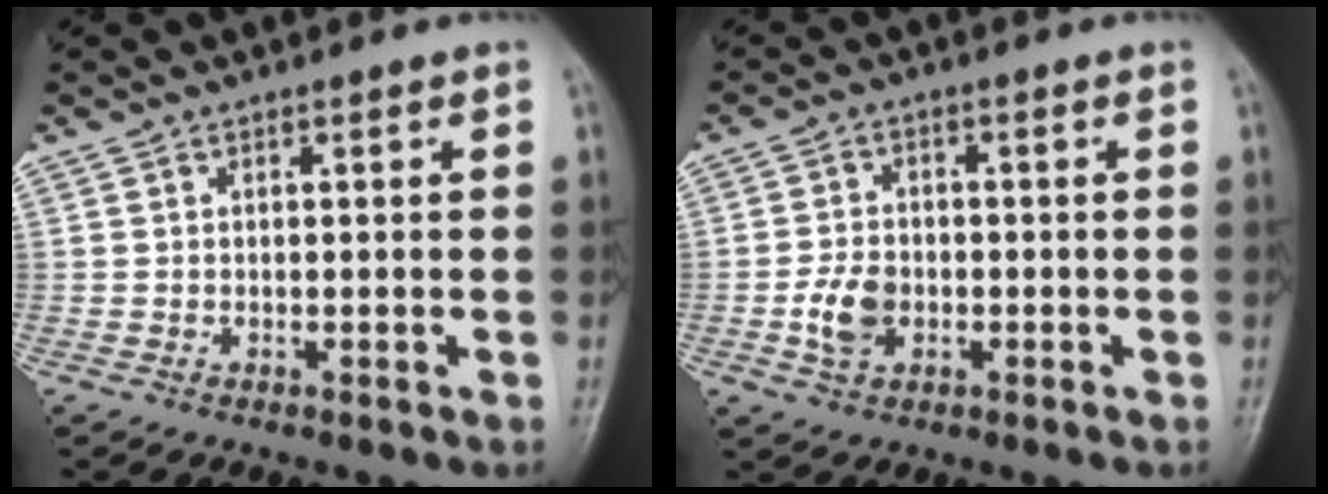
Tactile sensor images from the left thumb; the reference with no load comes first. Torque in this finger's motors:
{"motor_torque": [-0.07, 0.10, 0.23, 0.12, 0.00]}